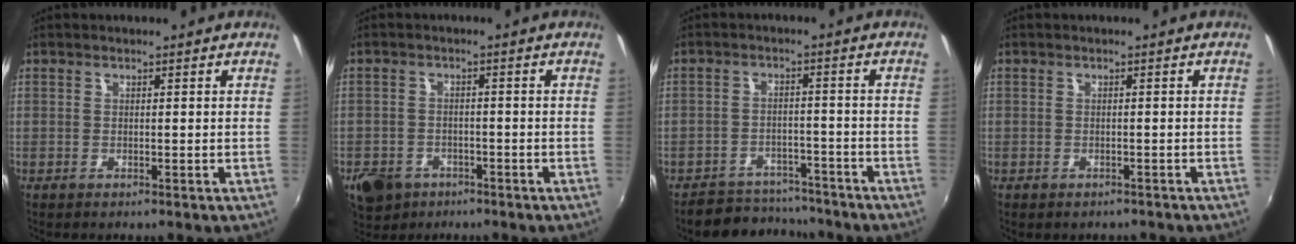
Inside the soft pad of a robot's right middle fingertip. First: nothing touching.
{"total": 7.9, "force": [-4.7, 5.5, 3.1], "torque": [-0.080, -0.003, -0.072]}
{"total": 9.4, "force": [-8.5, 3.8, 1.5], "torque": [-0.045, 0.015, -0.116]}
{"total": 2.4, "force": [-1.9, 1.1, 0.8], "torque": [-0.018, -0.012, -0.024]}